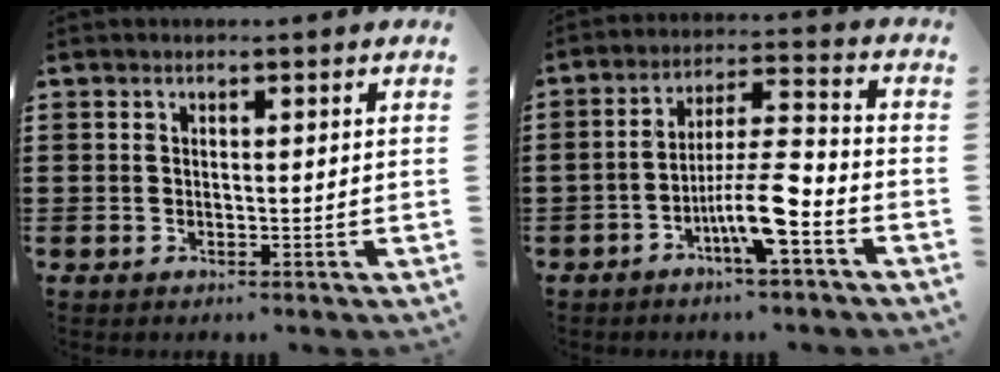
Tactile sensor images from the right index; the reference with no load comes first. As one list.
[{"total": 9.1, "force": [-4.3, 1.6, 7.9], "torque": [-0.148, 0.002, -0.080]}]